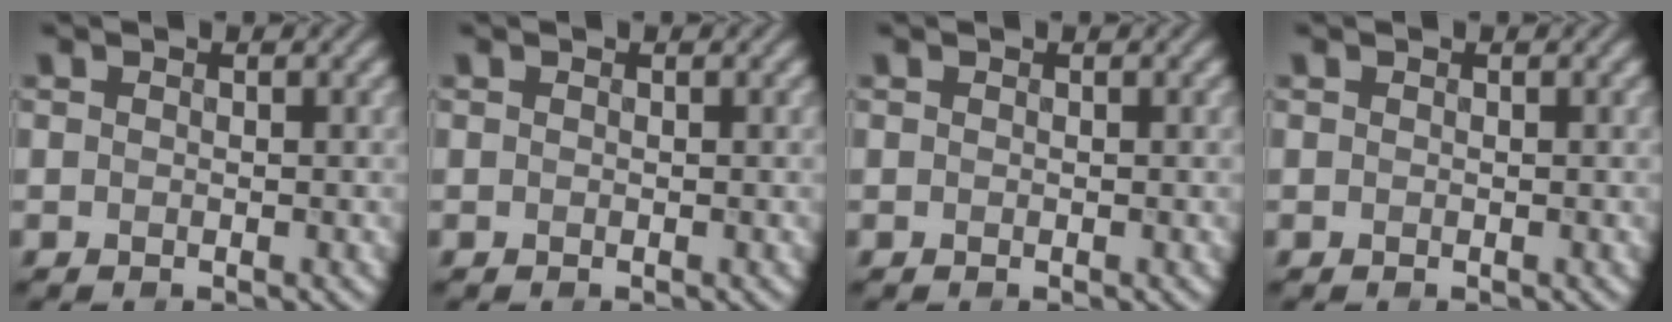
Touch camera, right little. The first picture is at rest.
{"total": 0.0}
{"total": 0.0}
{"total": 0.0}